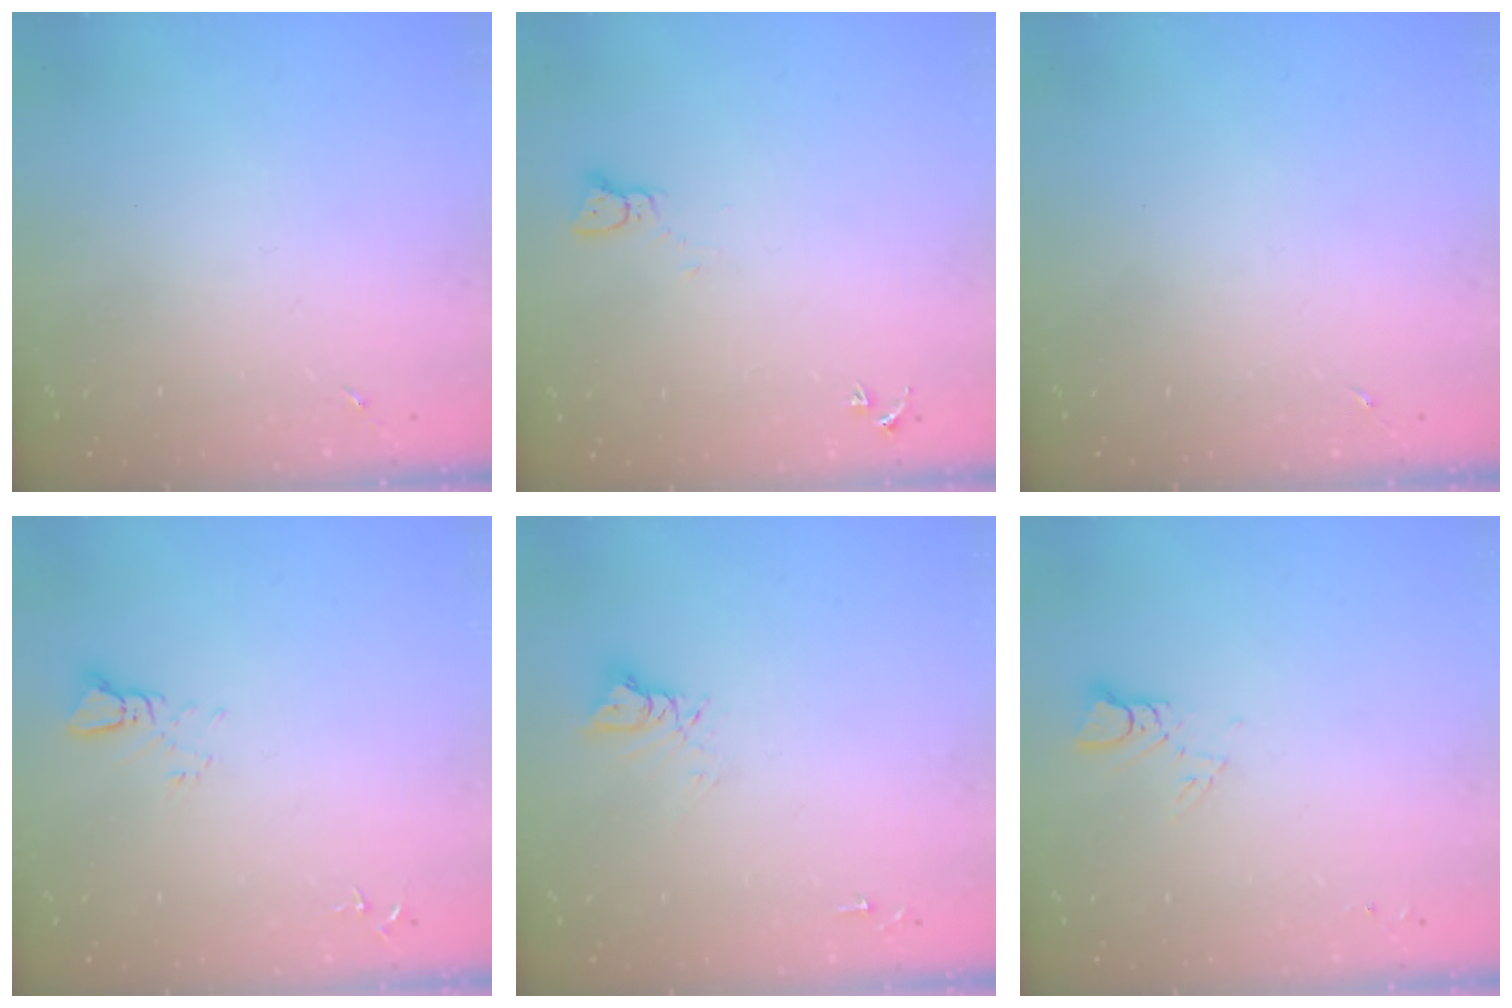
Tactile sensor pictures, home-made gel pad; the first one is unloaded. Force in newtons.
{"total": 2.2, "press": 2.2, "slide": 0.2}
{"total": 0.0}
{"total": 3.1, "press": 3.1, "slide": 0.1}
{"total": 7.3, "press": 7.3, "slide": 0.7}
{"total": 2.9, "press": 2.9, "slide": 0.2}